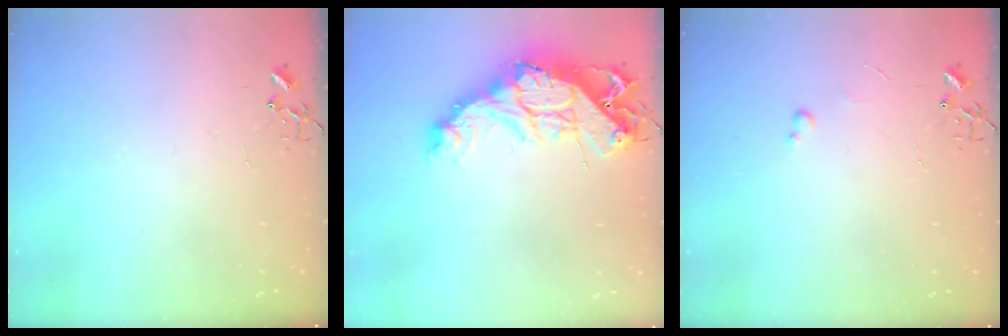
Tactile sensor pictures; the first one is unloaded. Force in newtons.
{"total": 18.5, "press": 18.4, "slide": 2.0}
{"total": 2.6, "press": 2.6, "slide": 0.4}